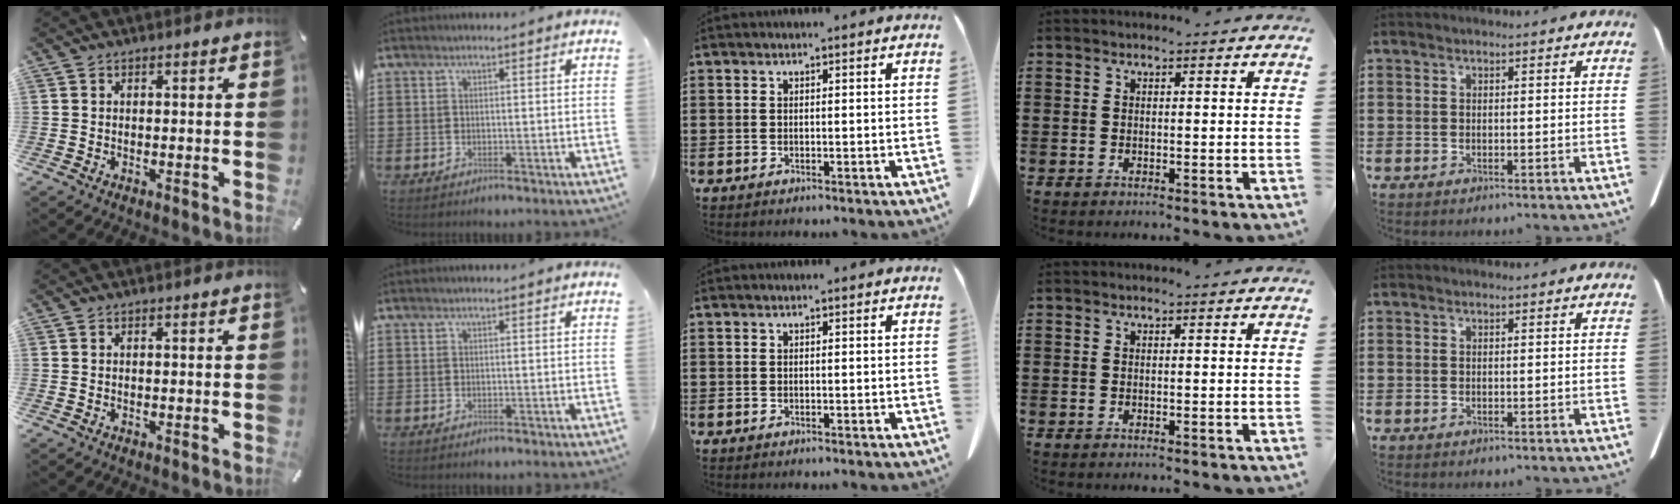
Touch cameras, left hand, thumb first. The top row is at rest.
{}